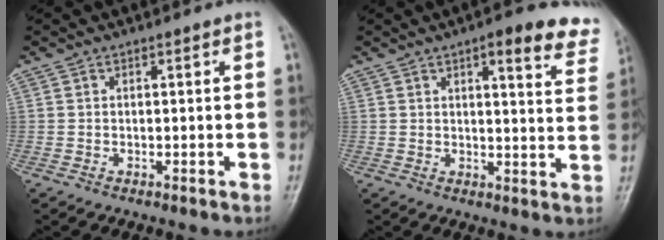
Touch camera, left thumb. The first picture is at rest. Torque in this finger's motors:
{"motor_torque": [0.21, 0.07, 0.00, -0.18, 0.09]}